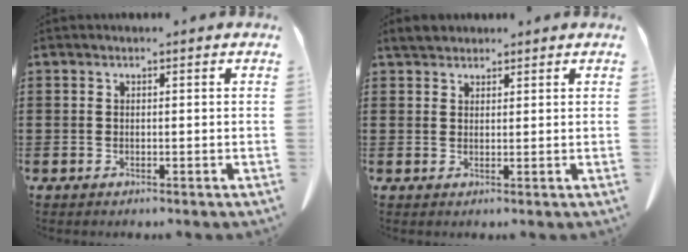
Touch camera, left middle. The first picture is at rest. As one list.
[{"total": 2.4, "force": [2.2, 0.9, 0.5], "torque": [-0.015, 0.005, 0.043]}]